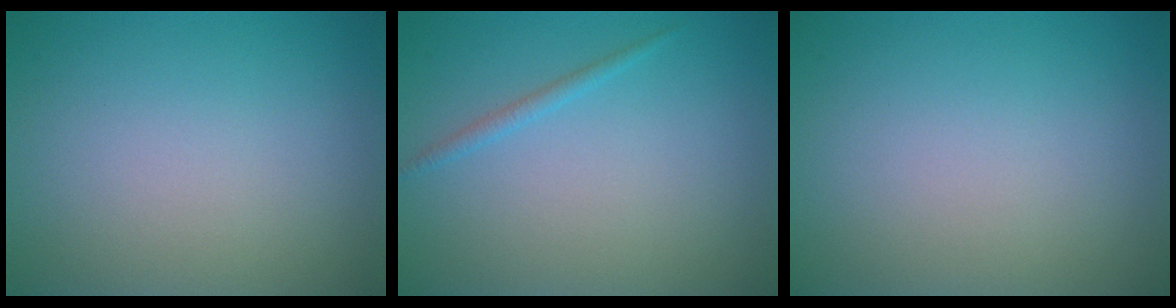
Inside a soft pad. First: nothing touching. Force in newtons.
{"total": 0.9, "press": 0.9, "slide": 0.1}
{"total": 0.0}